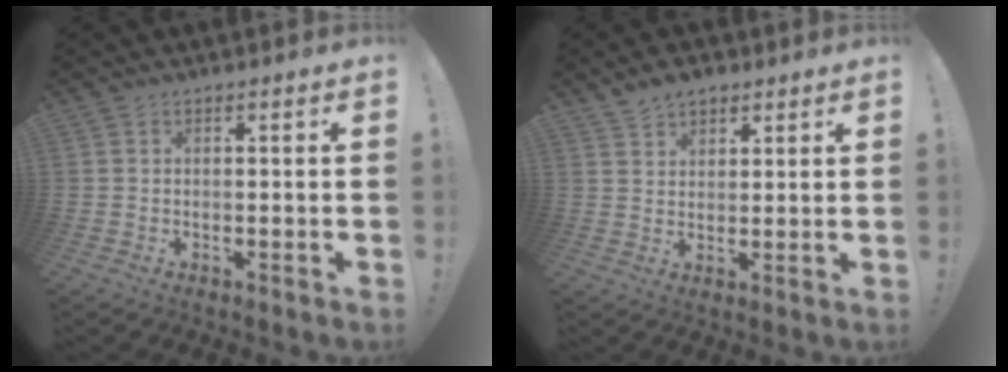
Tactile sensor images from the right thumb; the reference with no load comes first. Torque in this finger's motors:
{"motor_torque": [-0.02, 0.02, 0.00, 0.00, 0.00]}